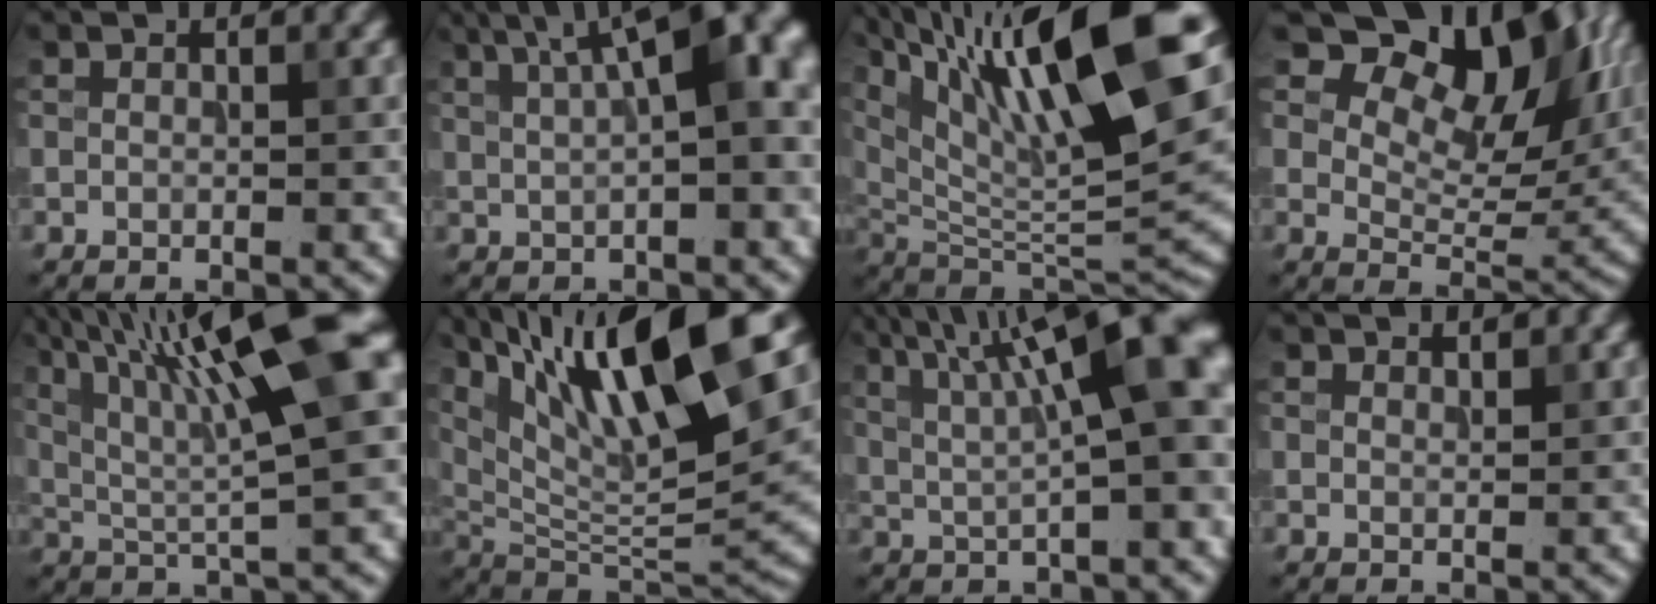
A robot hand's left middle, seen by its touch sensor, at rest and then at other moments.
{"total": 9.1, "force": [2.9, 3.2, 8.0], "torque": [-0.075, 0.030, 0.036]}
{"total": 16.9, "force": [8.2, 5.0, 13.9], "torque": [-0.247, 0.022, 0.150]}
{"total": 12.1, "force": [6.6, 6.2, 8.0], "torque": [-0.119, 0.008, 0.115]}
{"total": 14.3, "force": [5.5, 3.0, 12.9], "torque": [-0.207, 0.022, 0.094]}
{"total": 15.4, "force": [7.7, 3.9, 12.7], "torque": [-0.230, 0.016, 0.142]}
{"total": 11.6, "force": [3.6, 2.6, 10.7], "torque": [-0.150, 0.016, 0.057]}
{"total": 0.9, "force": [0.9, 0.2, 0.1], "torque": [-0.002, 0.000, 0.017]}